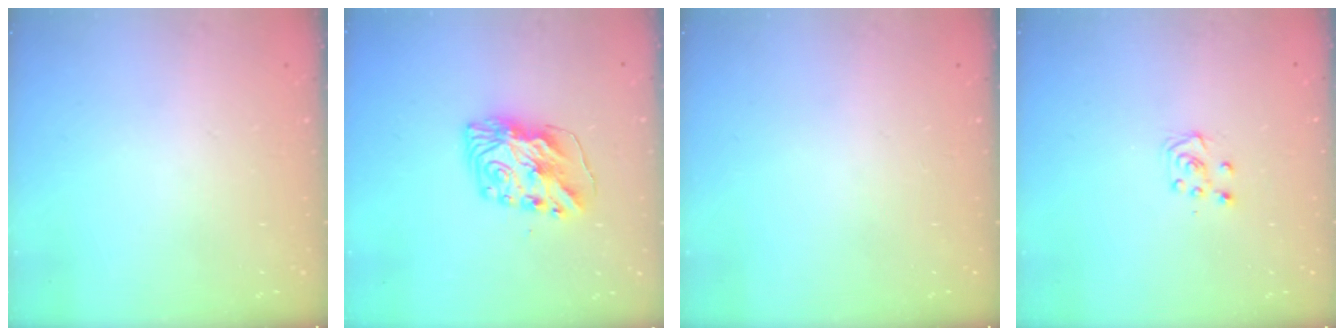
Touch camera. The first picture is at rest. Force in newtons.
{"total": 10.9, "press": 10.9, "slide": 0.5}
{"total": 0.0}
{"total": 5.0, "press": 4.9, "slide": 0.6}